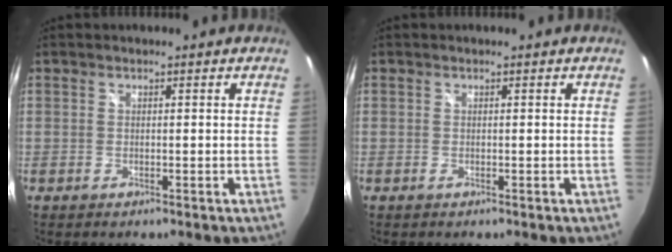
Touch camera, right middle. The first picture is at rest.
{"total": 0.0}